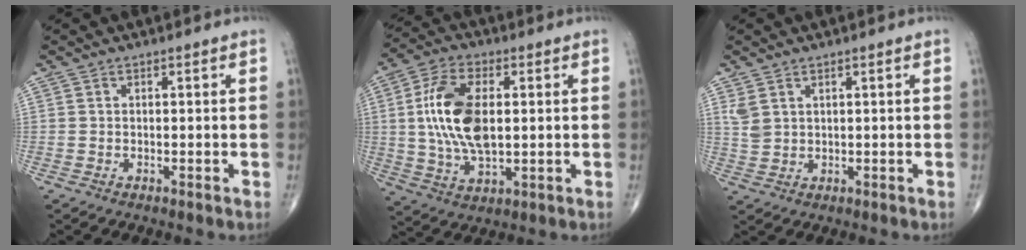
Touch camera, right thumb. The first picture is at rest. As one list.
[{"total": 14.4, "force": [1.5, 7.5, 12.2], "torque": [-0.240, 0.001, 0.031]}, {"total": 2.9, "force": [1.6, 1.8, 1.7], "torque": [-0.034, -0.004, 0.043]}]